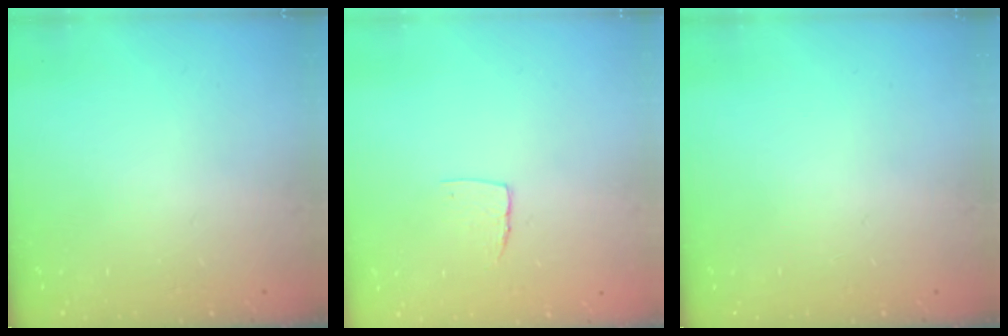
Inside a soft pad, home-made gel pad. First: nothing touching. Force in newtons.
{"total": 5.1, "press": 5.1, "slide": 0.4}
{"total": 0.0}